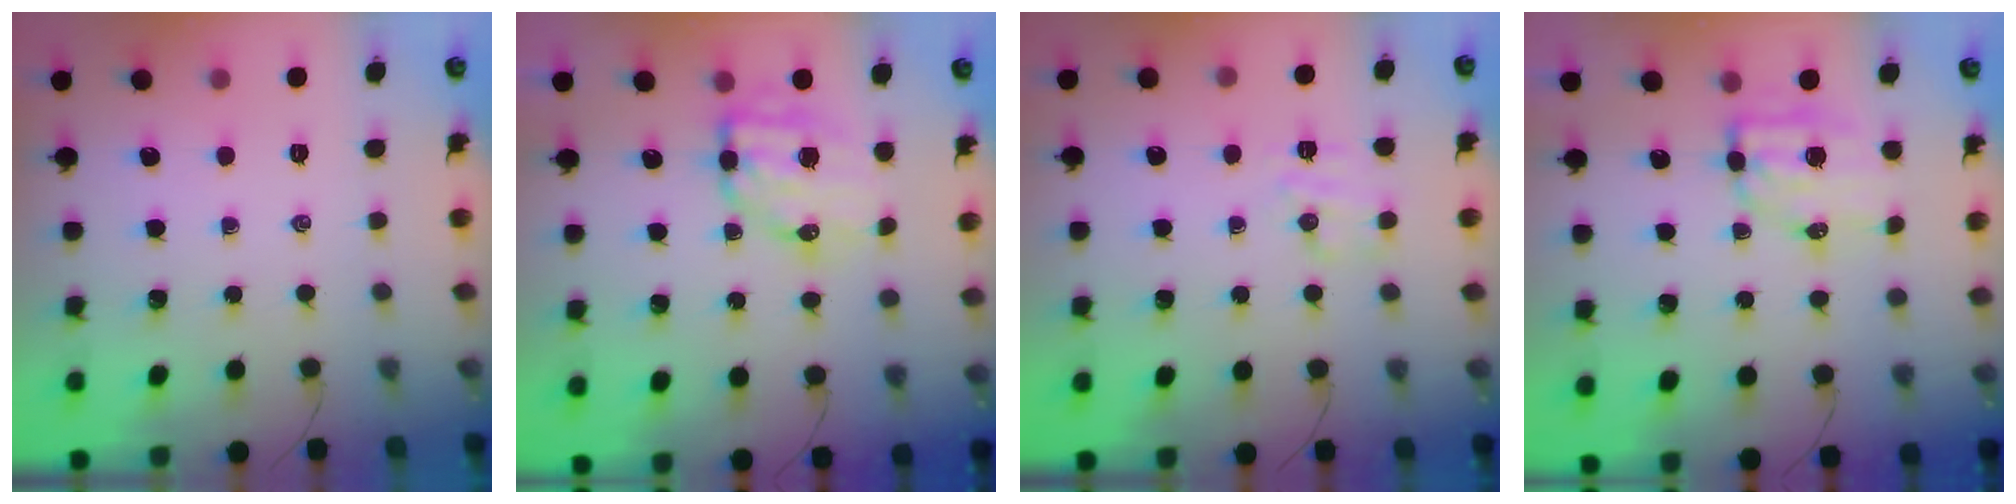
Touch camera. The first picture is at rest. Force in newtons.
{"total": 9.4, "press": 9.1, "slide": 2.2}
{"total": 5.3, "press": 5.2, "slide": 1.2}
{"total": 7.1, "press": 7.1, "slide": 1.0}